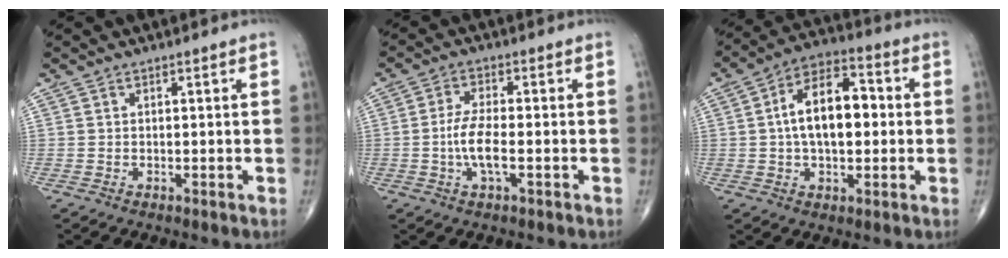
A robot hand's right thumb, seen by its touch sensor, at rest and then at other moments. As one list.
[{"total": 6.1, "force": [-1.3, 1.9, 5.6], "torque": [-0.122, 0.006, -0.028]}, {"total": 13.5, "force": [0.6, 7.4, 11.2], "torque": [-0.171, 0.028, 0.001]}]